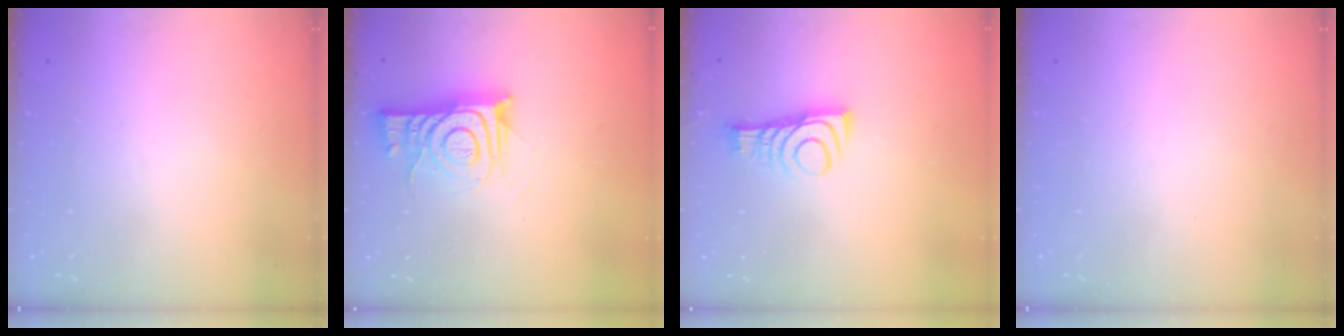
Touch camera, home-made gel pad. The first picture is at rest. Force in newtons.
{"total": 12.1, "press": 12.0, "slide": 1.2}
{"total": 10.8, "press": 10.8, "slide": 0.4}
{"total": 1.7, "press": 1.7, "slide": 0.1}